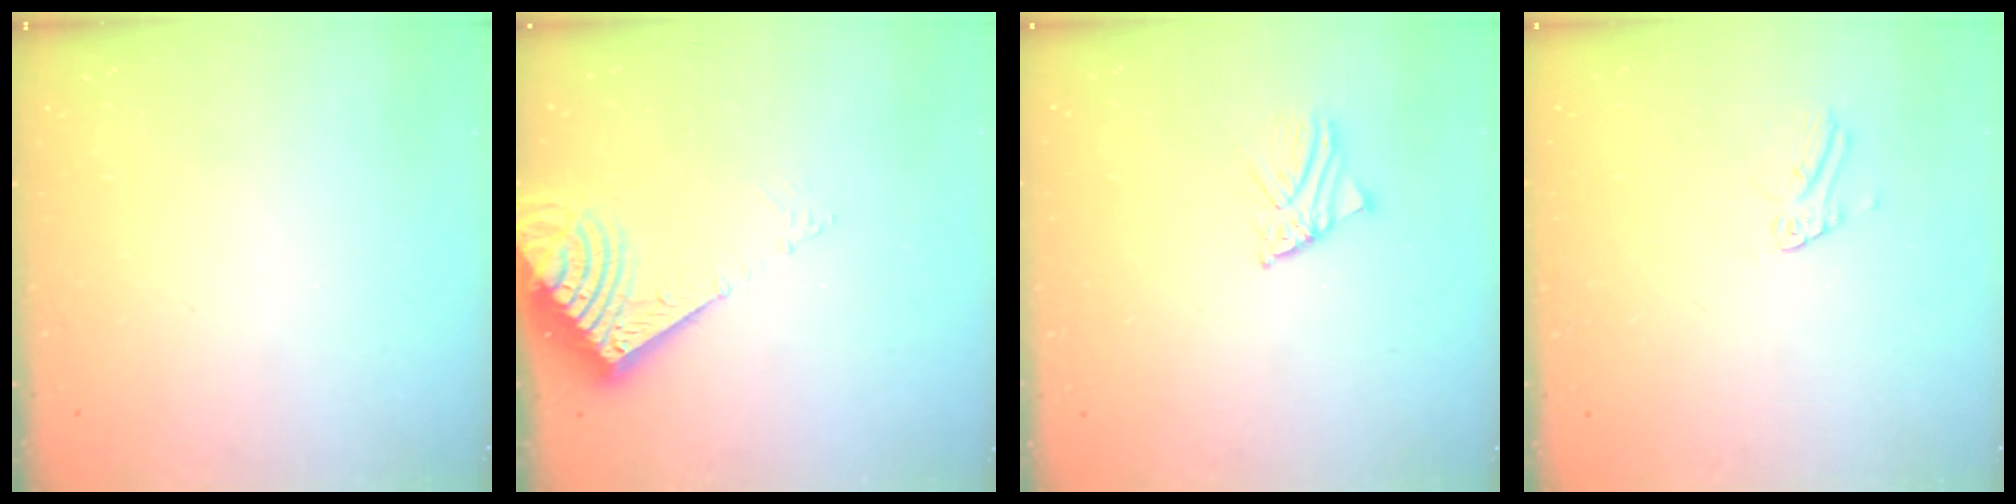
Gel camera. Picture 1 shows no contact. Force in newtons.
{"total": 9.4, "press": 9.4, "slide": 1.2}
{"total": 2.1, "press": 2.0, "slide": 0.3}
{"total": 6.4, "press": 6.4, "slide": 0.5}